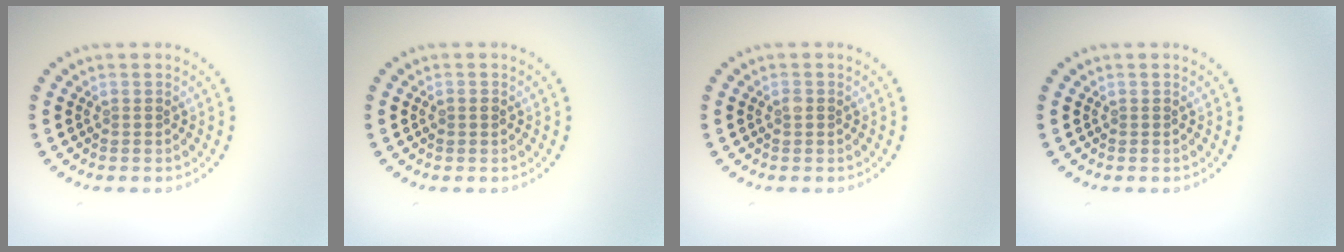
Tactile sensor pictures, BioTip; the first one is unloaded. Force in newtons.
{"total": 1.1, "press": 1.1, "slide": 0.0}
{"total": 0.9, "press": 0.8, "slide": 0.1}
{"total": 0.0}